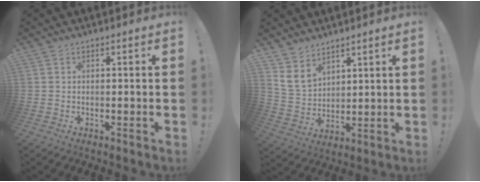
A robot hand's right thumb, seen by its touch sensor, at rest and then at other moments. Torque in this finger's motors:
{"motor_torque": [0.31, 0.31, 0.14, 0.14, 0.00]}